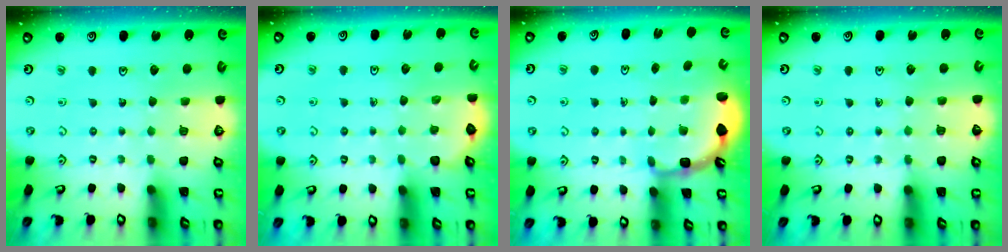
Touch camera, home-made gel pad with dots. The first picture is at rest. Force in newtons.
{"total": 2.0, "press": 2.0, "slide": 0.2}
{"total": 3.2, "press": 2.7, "slide": 1.7}
{"total": 2.7, "press": 2.7, "slide": 0.4}